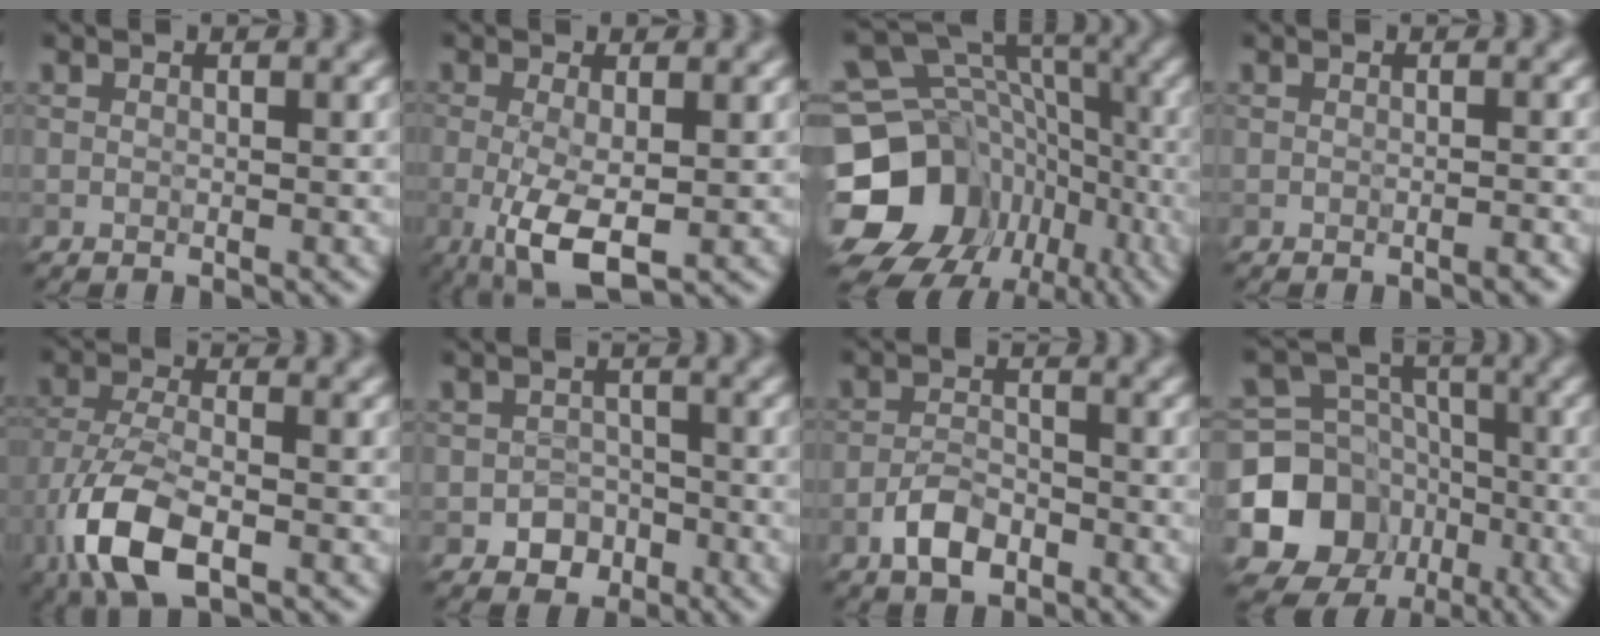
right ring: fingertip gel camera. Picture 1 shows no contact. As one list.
[{"total": 4.8, "force": [-1.0, 1.6, 4.4], "torque": [-0.095, -0.014, -0.016]}, {"total": 17.1, "force": [-6.1, 13.8, 8.0], "torque": [-0.181, 0.005, -0.084]}, {"total": 0.9, "force": [-0.6, 0.1, 0.7], "torque": [-0.008, 0.002, -0.010]}, {"total": 8.0, "force": [-3.7, 3.5, 6.1], "torque": [-0.137, -0.009, -0.079]}, {"total": 2.5, "force": [-1.3, 2.0, 0.7], "torque": [0.001, 0.002, -0.023]}, {"total": 3.4, "force": [-2.0, 1.6, 2.2], "torque": [-0.039, 0.005, -0.041]}, {"total": 10.0, "force": [-3.5, 8.5, 4.0], "torque": [-0.091, -0.012, -0.068]}]